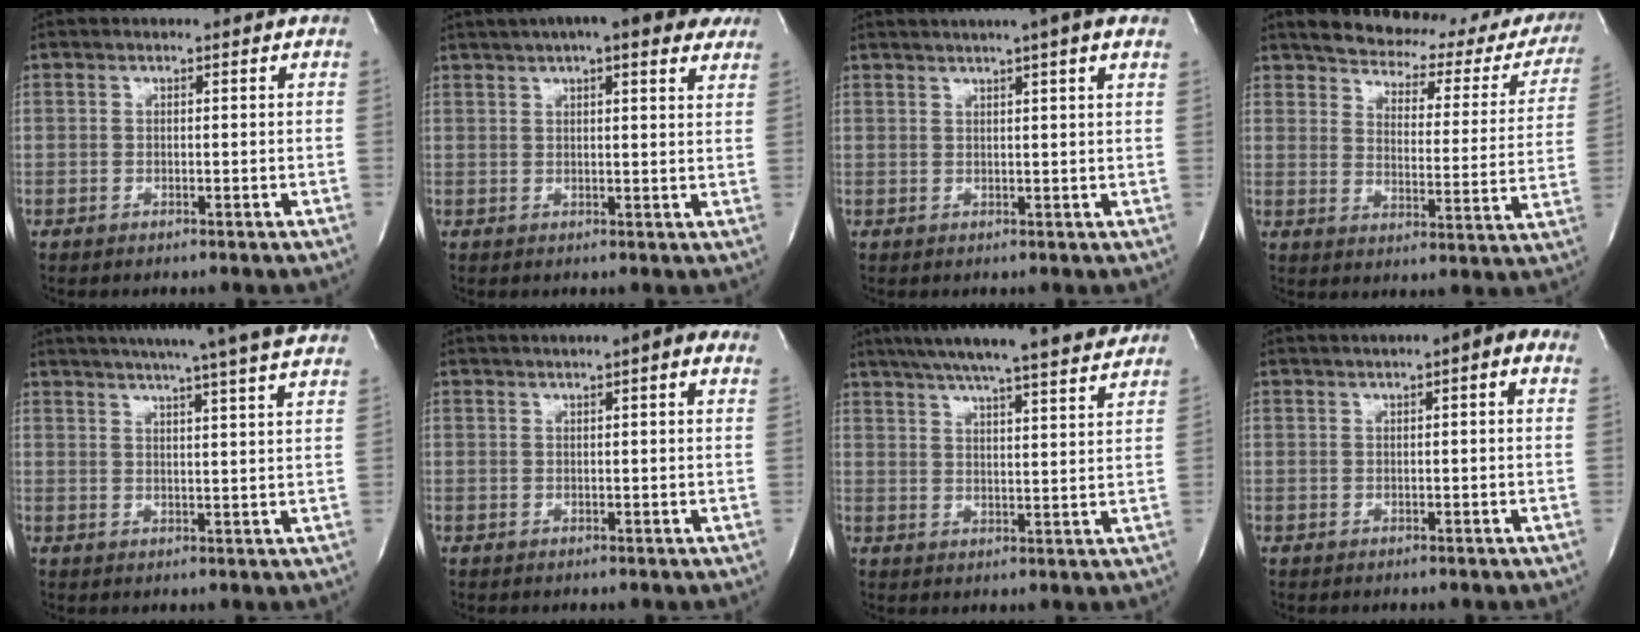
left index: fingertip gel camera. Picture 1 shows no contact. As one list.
[{"total": 15.6, "force": [11.1, 3.3, 10.4], "torque": [-0.163, 0.040, 0.139]}, {"total": 8.7, "force": [6.3, 0.2, 6.1], "torque": [-0.092, 0.026, 0.071]}, {"total": 21.9, "force": [19.1, 7.3, 7.8], "torque": [-0.097, -0.034, 0.217]}, {"total": 20.4, "force": [17.6, -0.6, 10.3], "torque": [-0.168, -0.004, 0.222]}, {"total": 7.5, "force": [4.8, 0.8, 5.6], "torque": [-0.078, 0.024, 0.055]}, {"total": 19.9, "force": [17.3, 0.8, 9.7], "torque": [-0.161, 0.004, 0.233]}, {"total": 6.0, "force": [3.0, 0.8, 5.1], "torque": [-0.068, 0.021, 0.036]}]